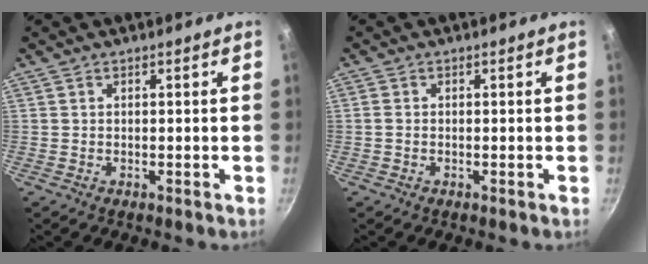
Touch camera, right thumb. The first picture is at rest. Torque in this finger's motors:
{"motor_torque": [-0.31, -0.32, 0.09, 0.41, -0.03]}